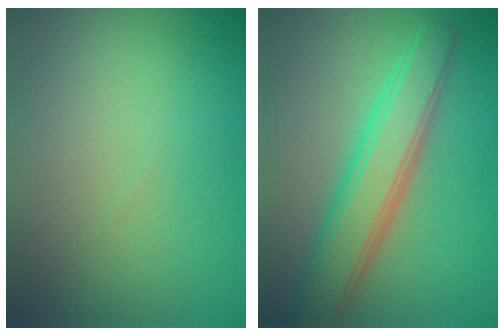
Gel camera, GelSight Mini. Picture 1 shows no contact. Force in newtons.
{"total": 5.4, "press": 5.4, "slide": 0.1}